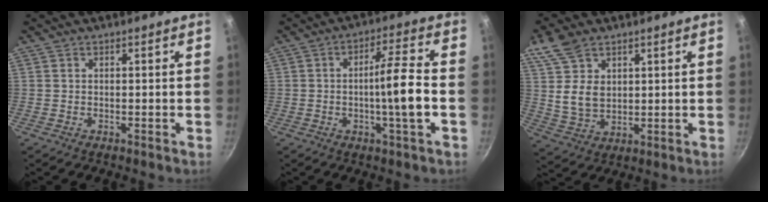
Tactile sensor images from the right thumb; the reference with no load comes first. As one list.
[{"total": 9.6, "force": [-1.8, 0.7, 9.4], "torque": [-0.155, 0.022, -0.030]}, {"total": 9.6, "force": [4.7, 6.3, 5.4], "torque": [-0.084, -0.022, 0.099]}]